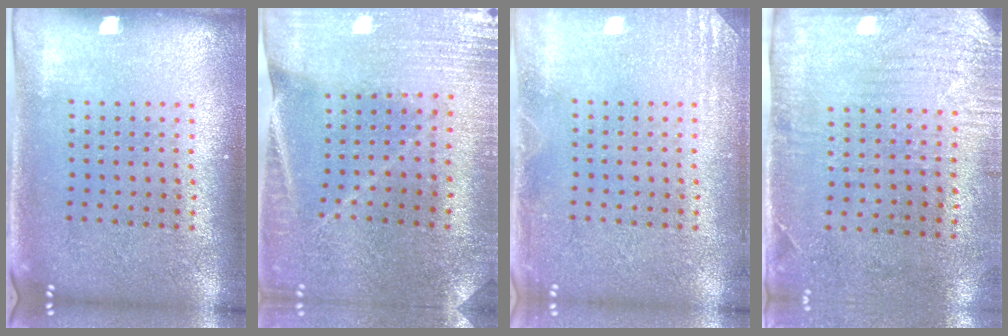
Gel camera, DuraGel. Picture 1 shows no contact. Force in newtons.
{"total": 0.9, "press": 0.9, "slide": 0.1}
{"total": 1.8, "press": 1.8, "slide": 0.2}
{"total": 3.0, "press": 2.4, "slide": 1.9}